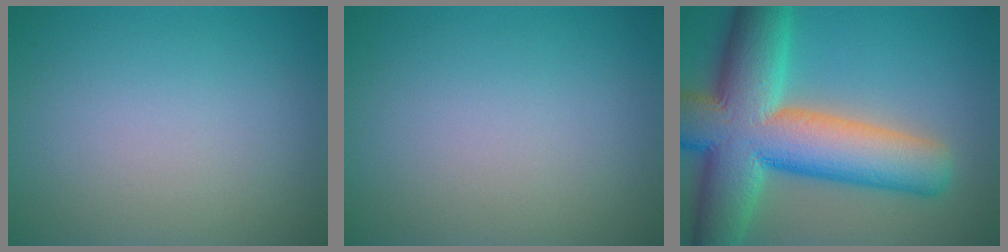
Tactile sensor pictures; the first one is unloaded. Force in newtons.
{"total": 0.0}
{"total": 14.6, "press": 14.5, "slide": 0.7}